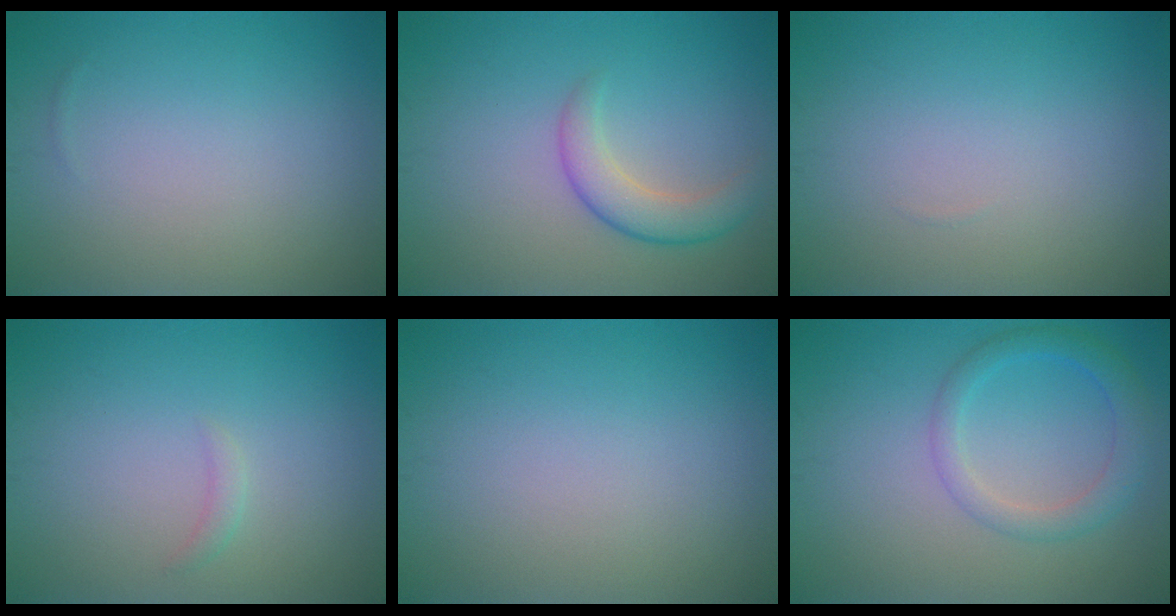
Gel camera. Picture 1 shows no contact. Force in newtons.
{"total": 3.2, "press": 3.2, "slide": 0.1}
{"total": 0.0}
{"total": 0.8, "press": 0.8, "slide": 0.1}
{"total": 0.0}
{"total": 3.0, "press": 3.0, "slide": 0.2}